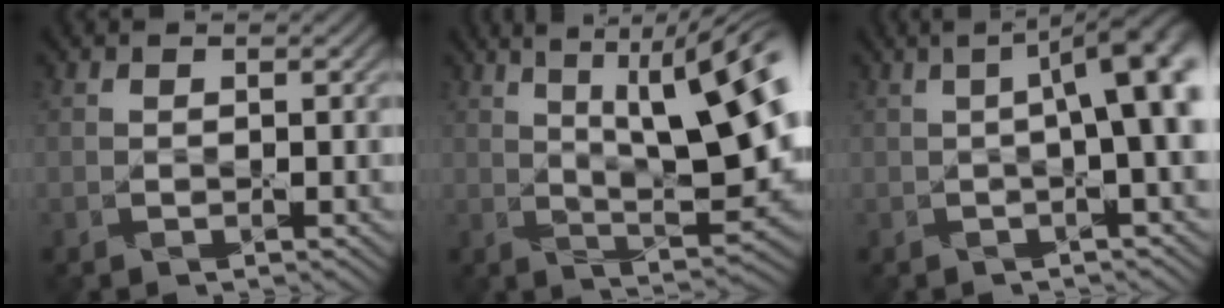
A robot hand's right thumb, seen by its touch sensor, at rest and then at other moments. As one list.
[{"total": 14.9, "force": [4.0, 4.9, 13.6], "torque": [-0.193, 0.027, 0.059]}, {"total": 8.5, "force": [0.6, 2.2, 8.2], "torque": [-0.098, 0.020, 0.007]}]